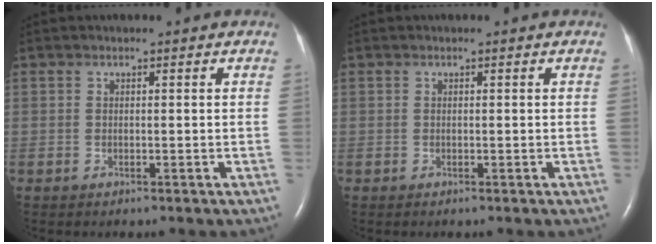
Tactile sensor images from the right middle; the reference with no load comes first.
{"total": 0.0}